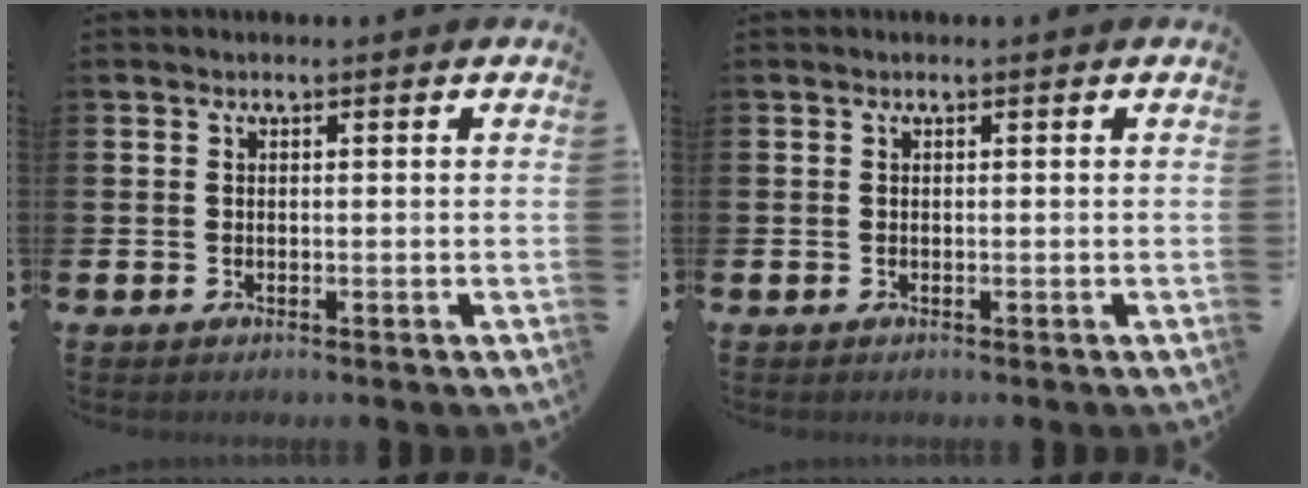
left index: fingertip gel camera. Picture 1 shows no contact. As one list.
[{"total": 0.0}]